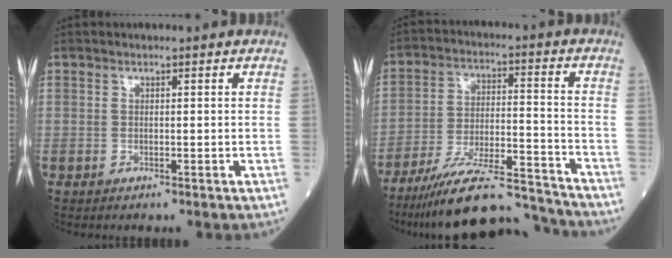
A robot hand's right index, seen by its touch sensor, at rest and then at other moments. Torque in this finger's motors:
{"motor_torque": [1.09, -1.05, 0.20, 0.09]}